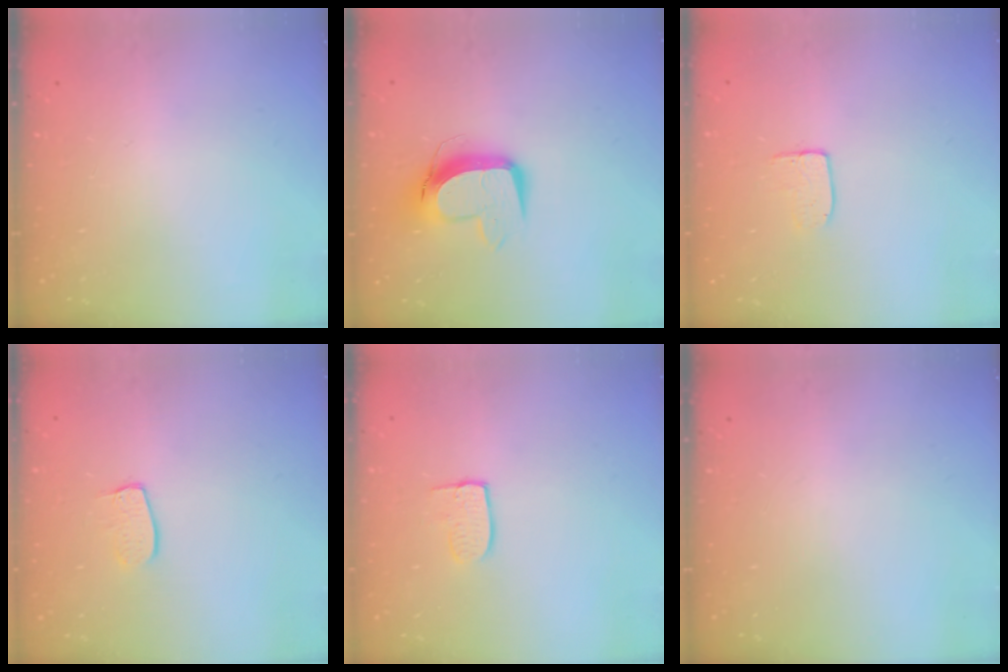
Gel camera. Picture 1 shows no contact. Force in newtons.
{"total": 12.1, "press": 12.0, "slide": 1.4}
{"total": 6.1, "press": 6.1, "slide": 0.4}
{"total": 6.9, "press": 6.9, "slide": 0.2}
{"total": 7.7, "press": 7.7, "slide": 0.6}
{"total": 0.0}